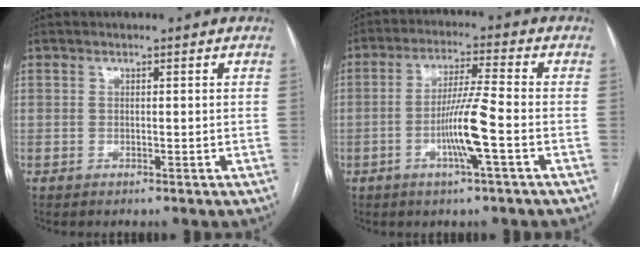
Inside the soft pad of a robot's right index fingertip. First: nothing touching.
{"total": 8.4, "force": [-2.6, -0.6, 8.0], "torque": [-0.154, -0.003, -0.049]}